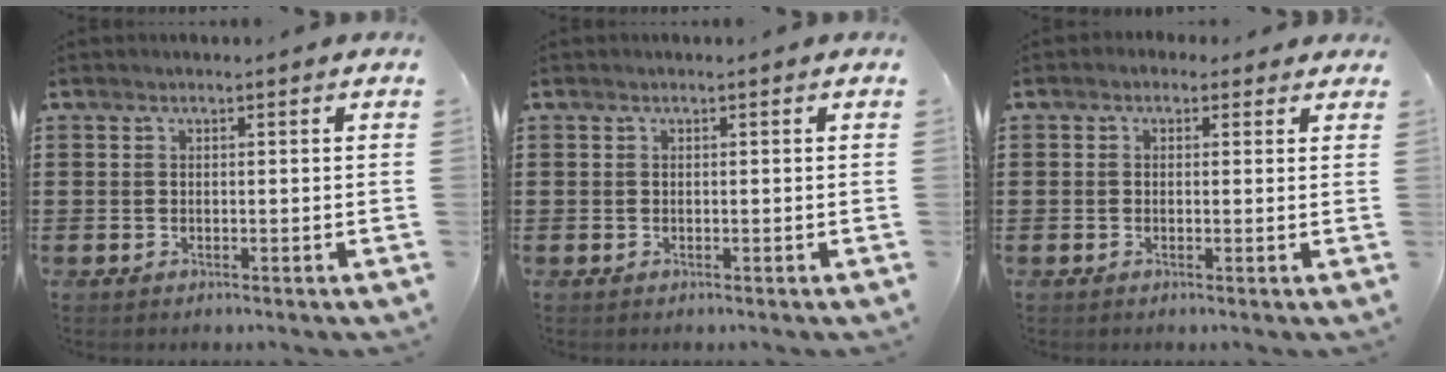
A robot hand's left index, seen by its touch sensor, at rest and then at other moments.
{"total": 0.0}
{"total": 1.1, "force": [0.3, 1.0, 0.4], "torque": [-0.012, 0.007, 0.004]}